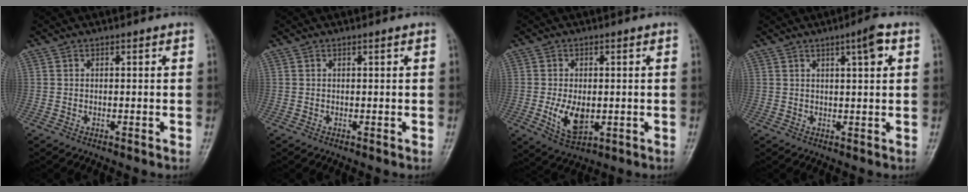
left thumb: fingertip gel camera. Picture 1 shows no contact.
{"total": 0.0}
{"total": 6.9, "force": [-1.0, 4.1, 5.5], "torque": [-0.094, -0.012, -0.008]}
{"total": 4.2, "force": [1.9, 0.6, 3.7], "torque": [-0.057, -0.002, 0.029]}